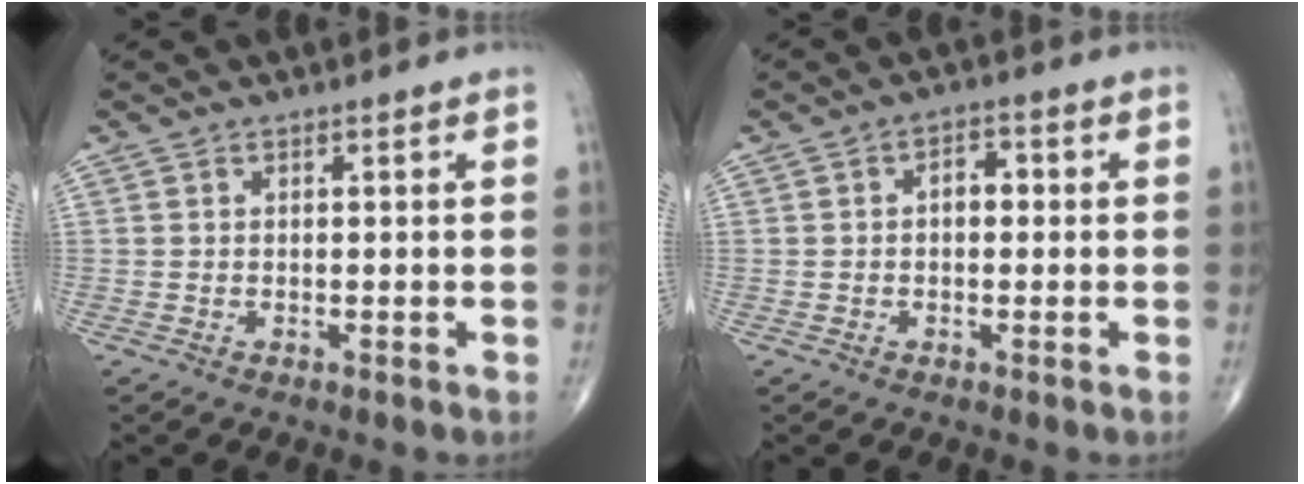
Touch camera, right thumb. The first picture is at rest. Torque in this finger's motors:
{"motor_torque": [0.50, 1.57, 0.33, -0.16, -0.06]}